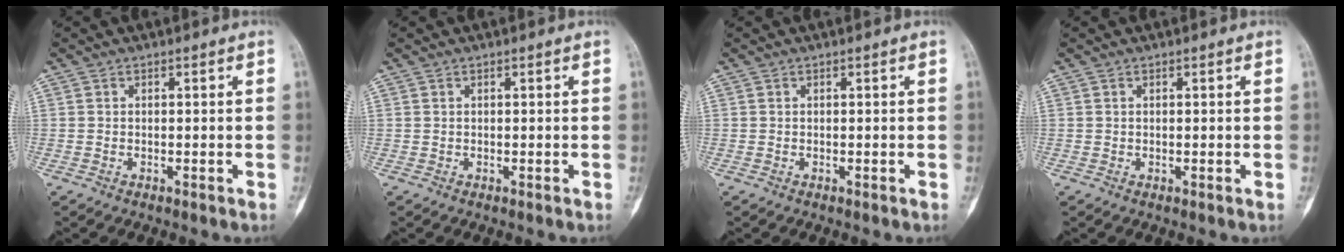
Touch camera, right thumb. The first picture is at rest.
{"total": 0.0}
{"total": 0.0}
{"total": 0.0}